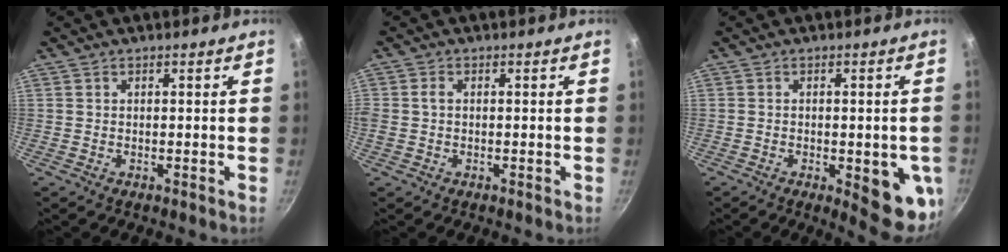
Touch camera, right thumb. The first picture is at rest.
{"total": 1.8, "force": [-0.1, 1.3, 1.2], "torque": [-0.024, 0.006, -0.003]}
{"total": 11.3, "force": [-3.0, 4.1, 10.1], "torque": [-0.090, 0.000, -0.032]}